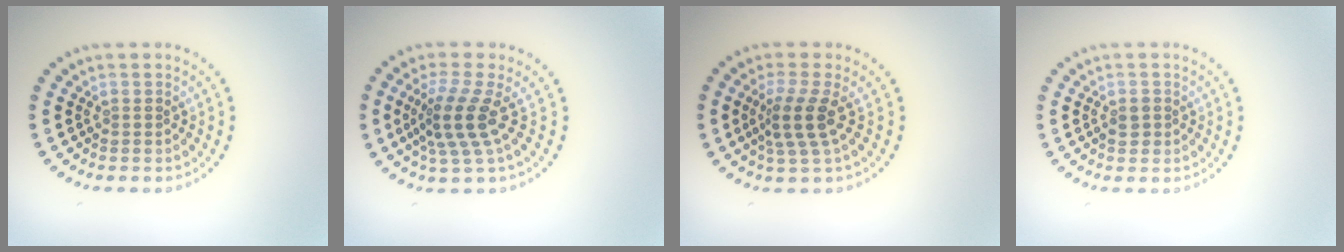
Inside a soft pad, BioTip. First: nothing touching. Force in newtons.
{"total": 4.0, "press": 3.0, "slide": 2.7}
{"total": 3.1, "press": 2.3, "slide": 2.0}
{"total": 1.4, "press": 1.3, "slide": 0.4}